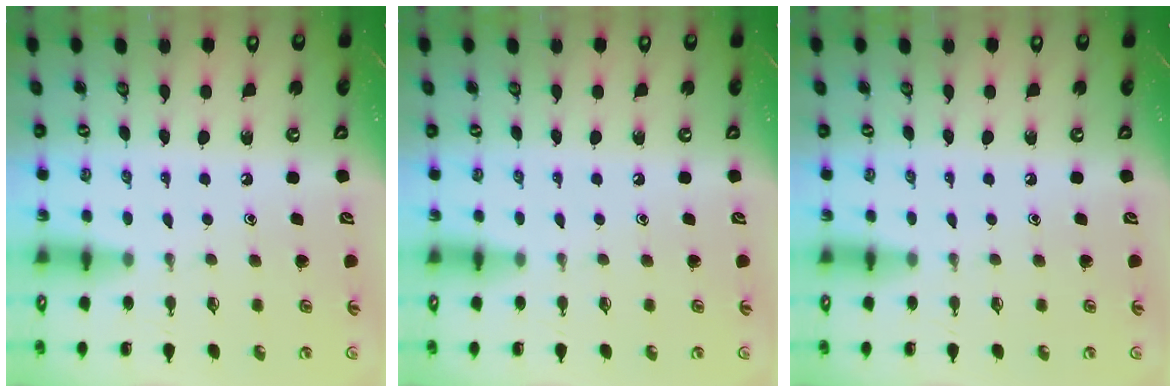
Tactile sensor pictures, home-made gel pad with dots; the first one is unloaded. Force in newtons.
{"total": 0.0}
{"total": 0.0}